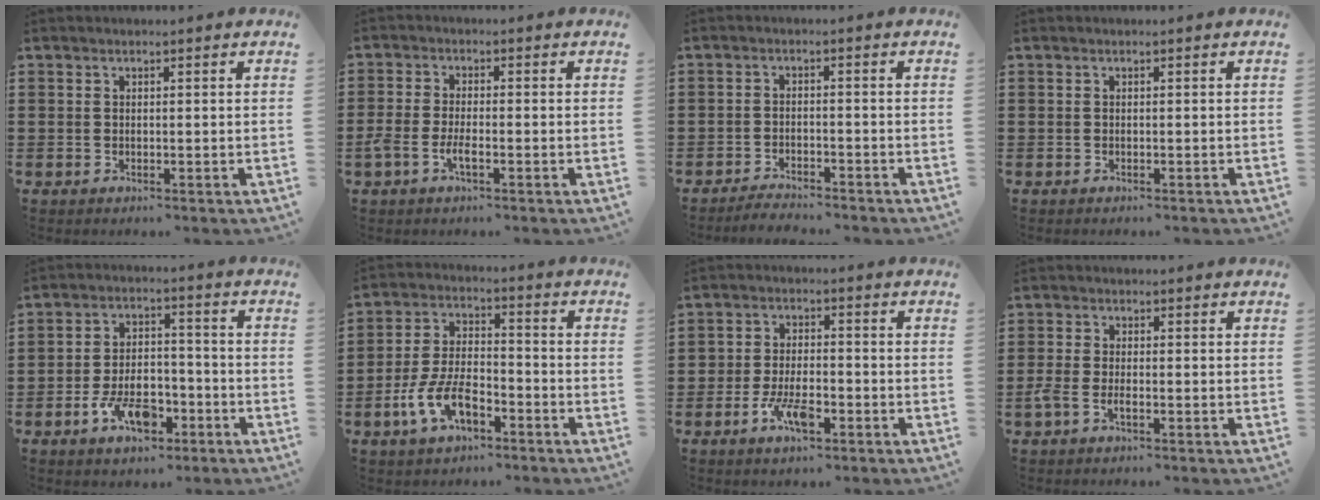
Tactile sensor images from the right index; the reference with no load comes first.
{"total": 3.4, "force": [-1.7, 0.9, 2.9], "torque": [-0.068, -0.005, -0.037]}
{"total": 2.5, "force": [-2.5, 0.1, 0.0], "torque": [-0.006, 0.004, -0.053]}
{"total": 0.0}
{"total": 8.2, "force": [-4.1, 4.5, 5.5], "torque": [-0.113, 0.013, -0.076]}
{"total": 8.5, "force": [-4.2, 4.0, 6.3], "torque": [-0.149, 0.000, -0.083]}
{"total": 5.4, "force": [-3.0, 2.3, 3.8], "torque": [-0.089, 0.003, -0.061]}
{"total": 2.5, "force": [-1.4, 0.7, 2.0], "torque": [-0.054, -0.005, -0.032]}